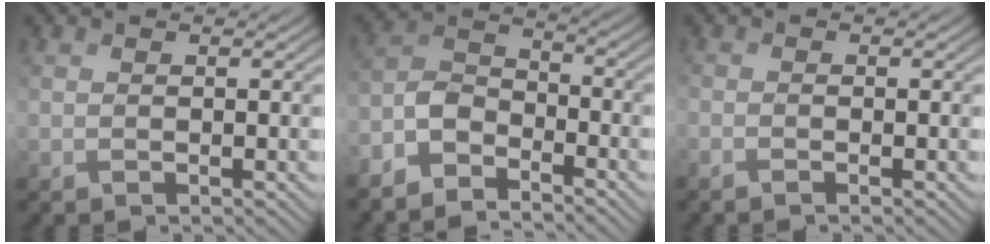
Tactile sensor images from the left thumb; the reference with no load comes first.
{"total": 6.1, "force": [-4.9, 2.5, 2.6], "torque": [-0.052, 0.001, -0.114]}
{"total": 1.1, "force": [-0.9, 0.3, 0.6], "torque": [-0.015, -0.004, -0.021]}